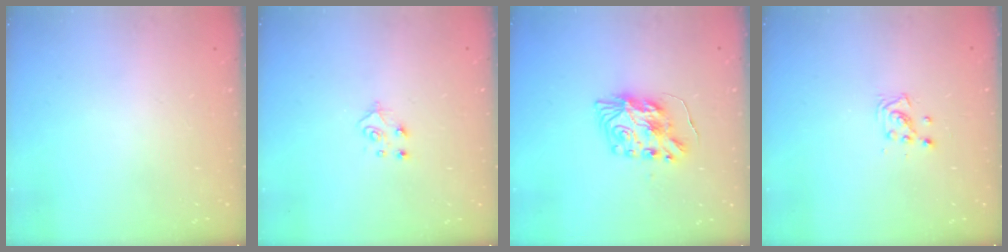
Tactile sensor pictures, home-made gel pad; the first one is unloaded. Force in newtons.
{"total": 5.5, "press": 5.5, "slide": 0.6}
{"total": 9.1, "press": 9.1, "slide": 0.6}
{"total": 3.1, "press": 3.1, "slide": 0.4}